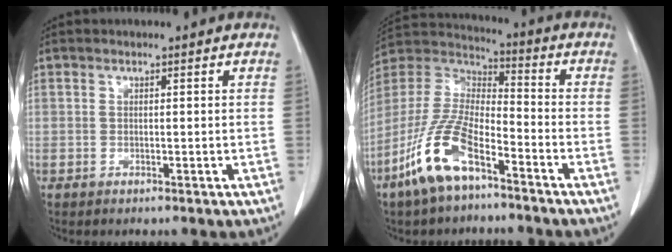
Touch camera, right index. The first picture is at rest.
{"total": 13.3, "force": [-7.9, 4.1, 9.9], "torque": [-0.219, -0.007, -0.156]}